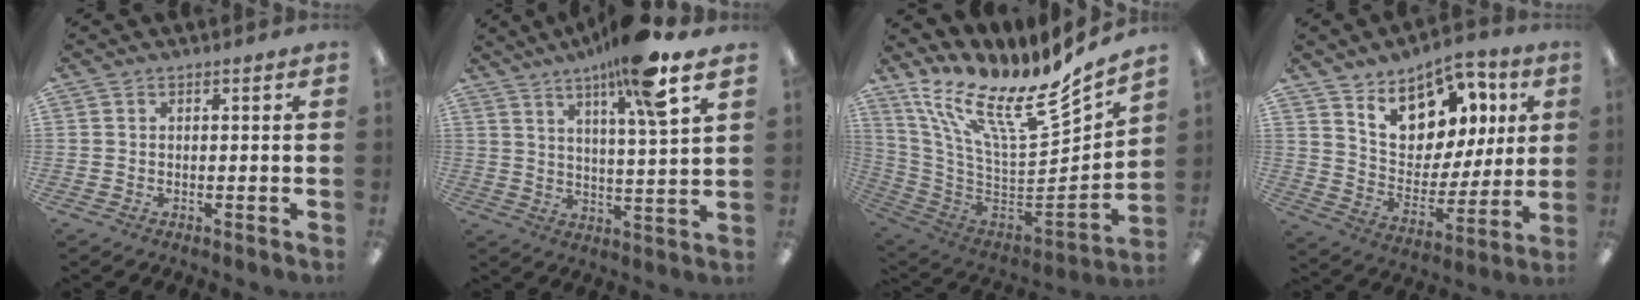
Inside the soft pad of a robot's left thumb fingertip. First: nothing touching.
{"total": 12.6, "force": [8.6, 0.9, 9.2], "torque": [-0.152, -0.038, 0.132]}
{"total": 19.7, "force": [11.4, 5.9, 14.9], "torque": [-0.242, -0.096, 0.189]}
{"total": 15.6, "force": [9.8, 10.0, 6.8], "torque": [-0.108, -0.055, 0.183]}